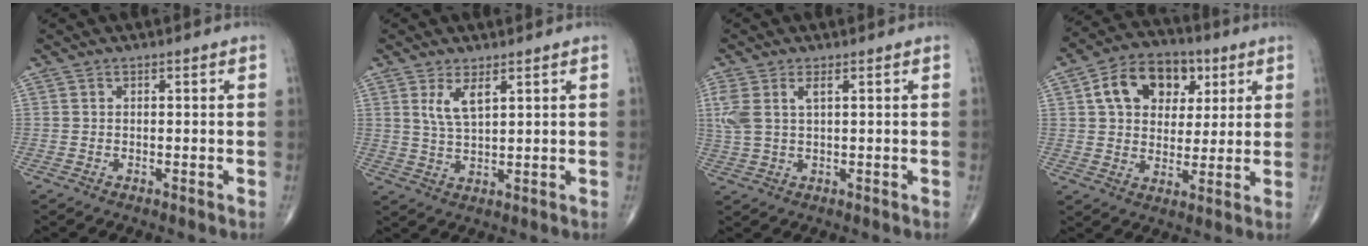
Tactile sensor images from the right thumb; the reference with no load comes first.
{"total": 4.7, "force": [2.2, 1.6, 3.8], "torque": [-0.072, -0.015, 0.051]}
{"total": 5.7, "force": [1.8, 2.5, 4.7], "torque": [-0.129, 0.009, 0.045]}
{"total": 13.9, "force": [4.7, 10.0, 8.5], "torque": [-0.105, 0.001, 0.072]}